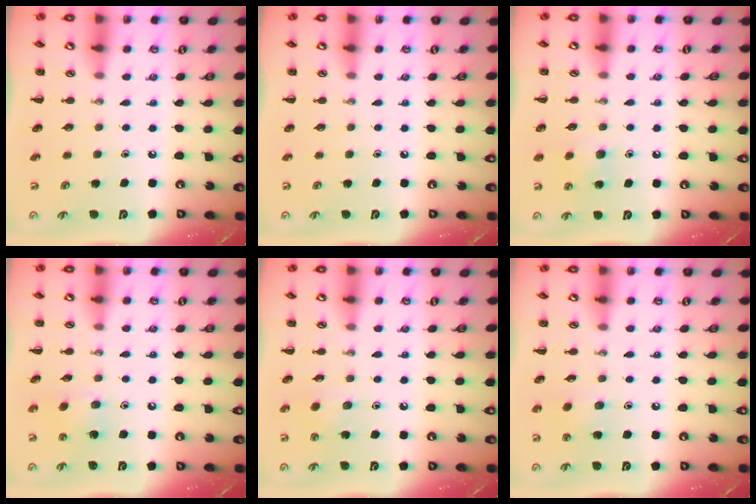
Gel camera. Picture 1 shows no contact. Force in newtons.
{"total": 0.0}
{"total": 7.1, "press": 6.7, "slide": 2.4}
{"total": 6.7, "press": 6.4, "slide": 1.7}
{"total": 2.8, "press": 2.8, "slide": 0.7}
{"total": 4.1, "press": 3.9, "slide": 1.2}